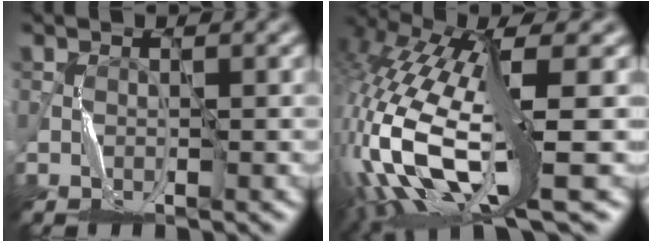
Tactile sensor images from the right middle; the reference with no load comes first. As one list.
[{"total": 12.5, "force": [-1.8, 4.4, 11.6], "torque": [-0.262, -0.002, -0.028]}]